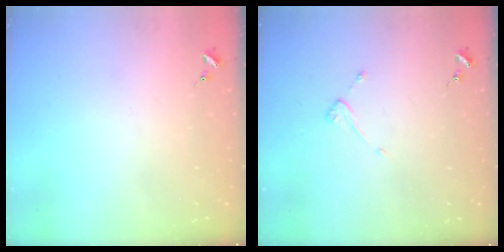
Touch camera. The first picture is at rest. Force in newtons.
{"total": 3.6, "press": 3.6, "slide": 0.3}